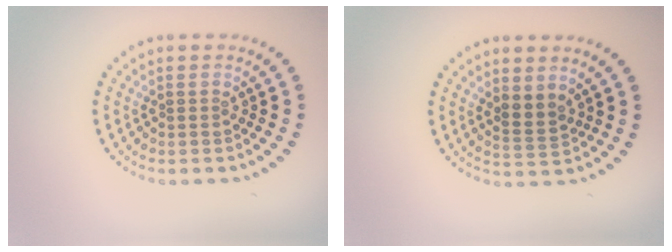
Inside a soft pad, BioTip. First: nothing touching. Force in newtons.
{"total": 2.0, "press": 1.6, "slide": 1.2}